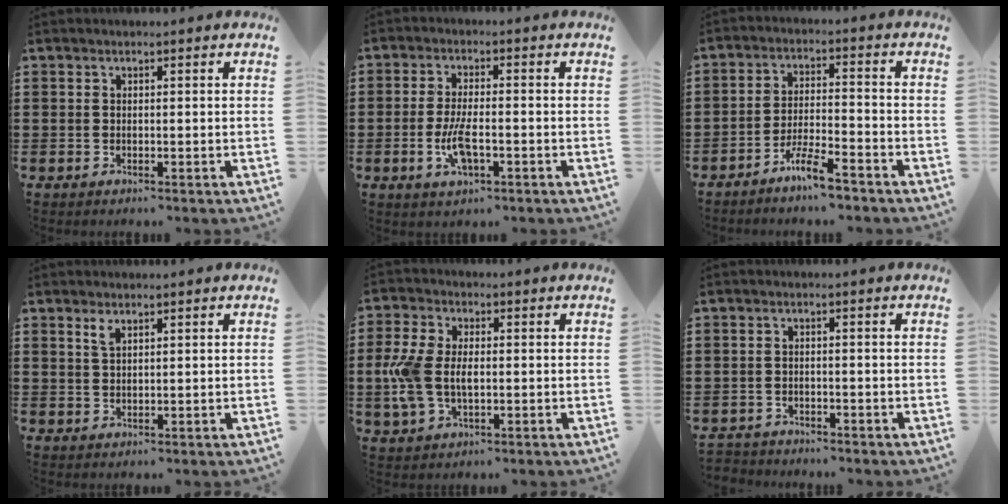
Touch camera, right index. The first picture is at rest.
{"total": 5.8, "force": [-1.7, 2.1, 5.2], "torque": [-0.113, -0.004, -0.036]}
{"total": 5.7, "force": [-4.8, 0.5, 3.1], "torque": [-0.066, 0.001, -0.092]}
{"total": 1.7, "force": [1.2, 0.6, 1.1], "torque": [-0.024, 0.003, 0.021]}
{"total": 7.0, "force": [-0.4, 4.2, 5.6], "torque": [-0.152, -0.004, -0.020]}
{"total": 1.7, "force": [-1.7, 0.3, -0.3], "torque": [-0.001, 0.003, -0.039]}